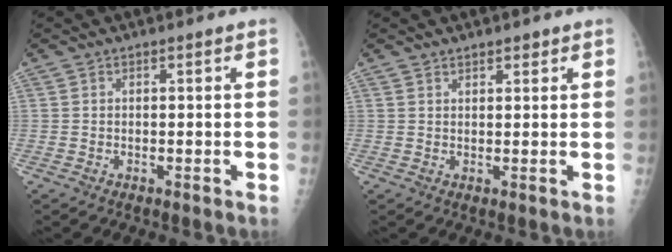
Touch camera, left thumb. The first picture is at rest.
{"total": 2.0, "force": [1.5, 0.9, 0.9], "torque": [-0.002, -0.008, 0.020]}